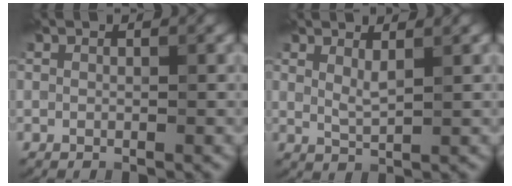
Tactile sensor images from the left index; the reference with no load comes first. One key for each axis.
{"total": 1.6, "fx": 1.5, "fy": 0.2, "fz": 0.6, "tx": -0.015, "ty": 0.003, "tz": 0.025}